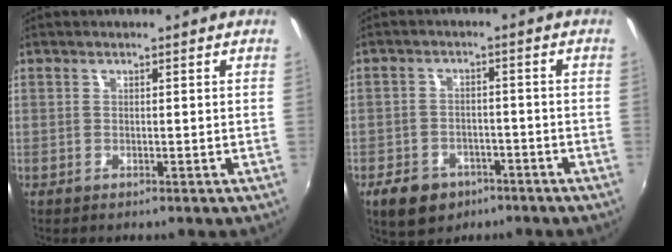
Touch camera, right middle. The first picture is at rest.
{"total": 8.4, "force": [-5.2, 5.7, 3.4], "torque": [-0.095, 0.001, -0.071]}